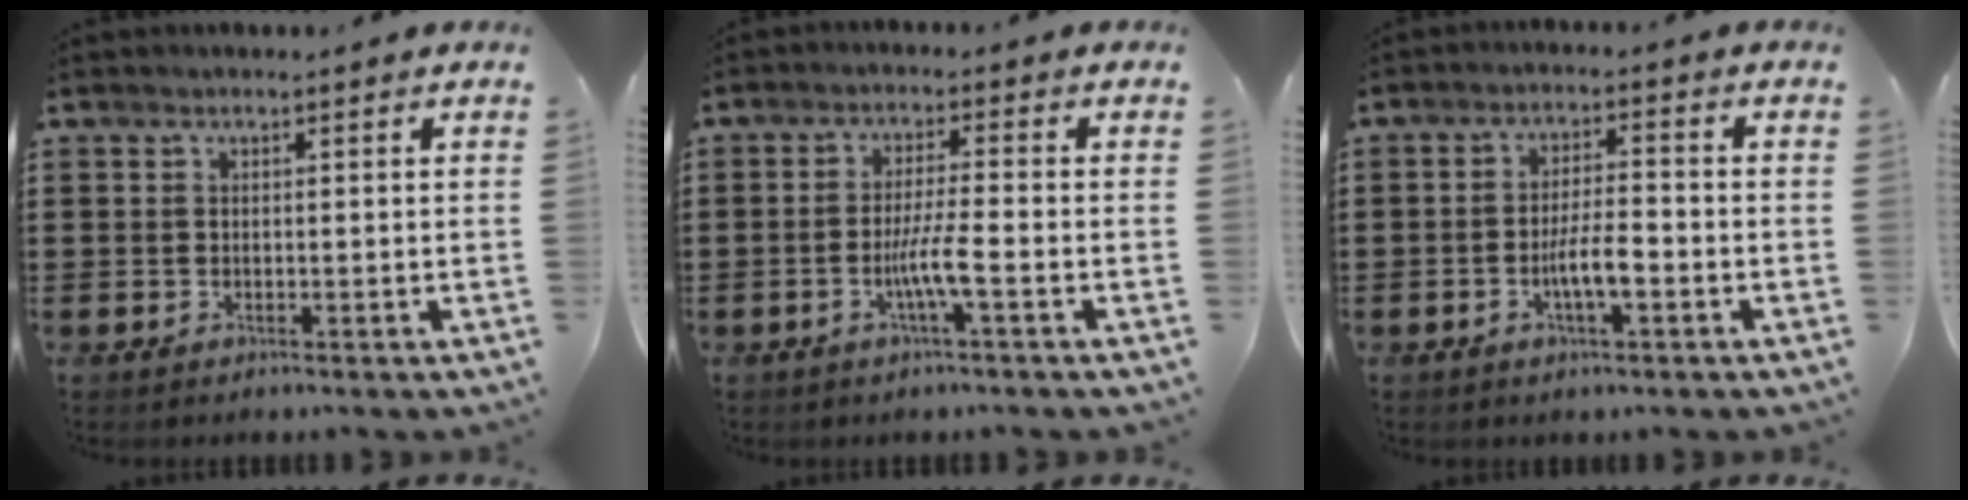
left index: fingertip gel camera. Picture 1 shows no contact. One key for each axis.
{"total": 5.1, "fx": -1.9, "fy": 0.1, "fz": 4.8, "tx": -0.096, "ty": -0.011, "tz": -0.040}
{"total": 5.3, "fx": -1.8, "fy": 1.4, "fz": 4.8, "tx": -0.096, "ty": 0.003, "tz": -0.036}